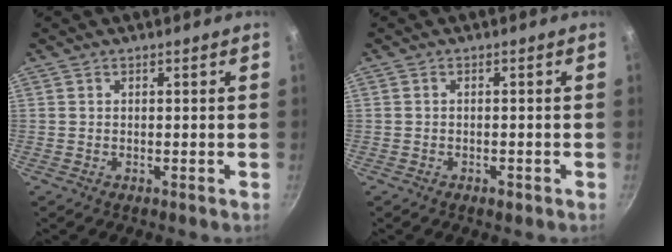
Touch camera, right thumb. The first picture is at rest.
{"total": 1.5, "force": [-0.9, 0.8, 1.0], "torque": [-0.018, 0.007, -0.012]}